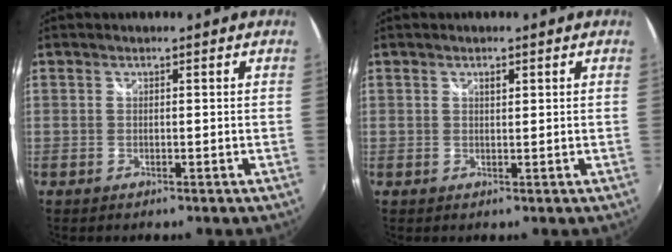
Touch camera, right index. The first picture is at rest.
{"total": 1.0, "force": [0.5, 0.4, 0.7], "torque": [-0.010, 0.003, 0.009]}